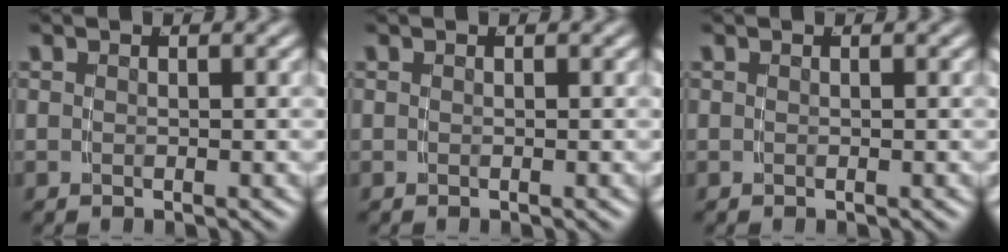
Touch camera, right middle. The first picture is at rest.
{"total": 0.0}
{"total": 0.0}